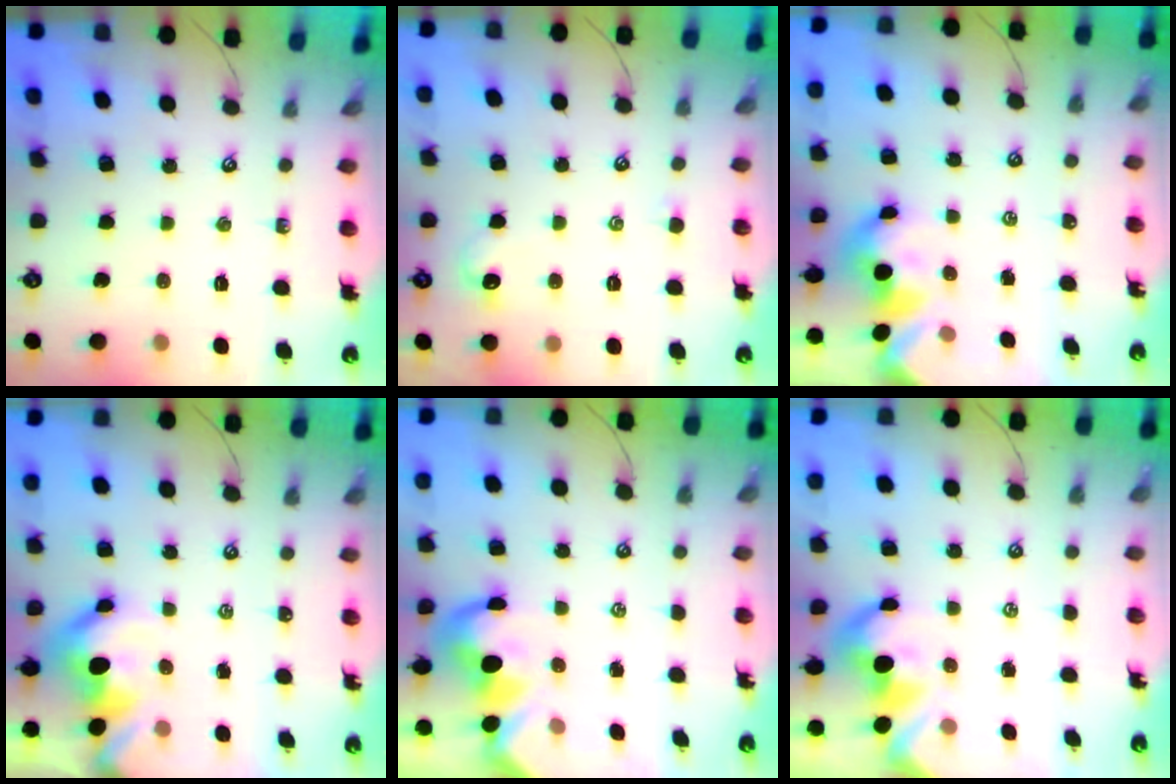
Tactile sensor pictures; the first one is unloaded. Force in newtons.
{"total": 1.6, "press": 1.5, "slide": 0.4}
{"total": 2.3, "press": 2.3, "slide": 0.2}
{"total": 5.4, "press": 5.4, "slide": 0.8}
{"total": 2.9, "press": 2.7, "slide": 1.1}
{"total": 1.8, "press": 1.5, "slide": 1.0}